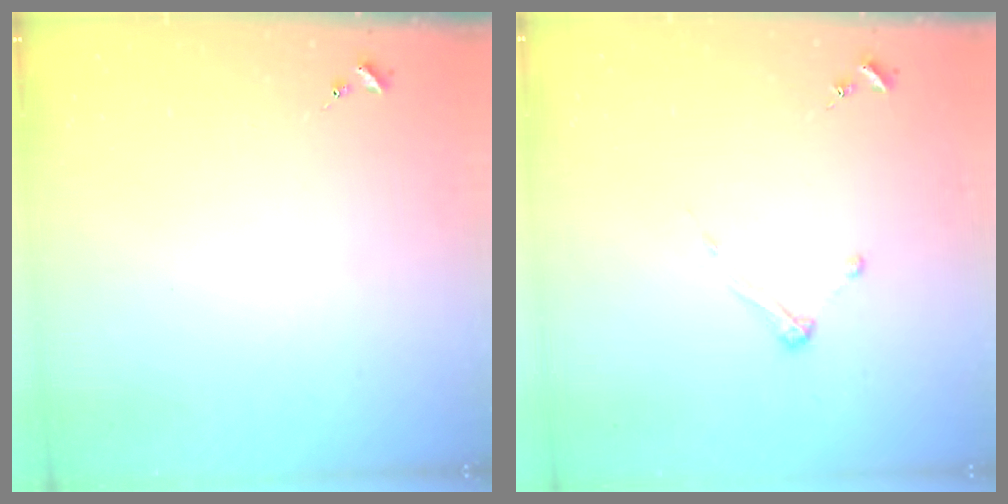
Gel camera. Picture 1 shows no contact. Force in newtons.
{"total": 3.2, "press": 3.2, "slide": 0.4}